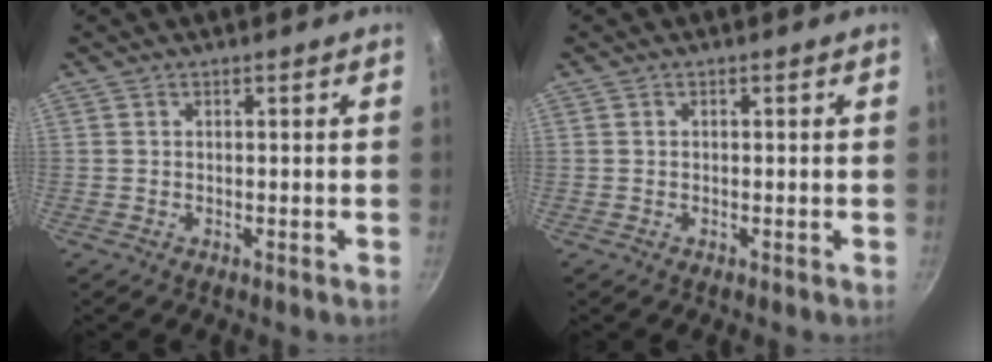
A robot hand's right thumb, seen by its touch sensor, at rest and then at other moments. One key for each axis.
{"total": 0.0}